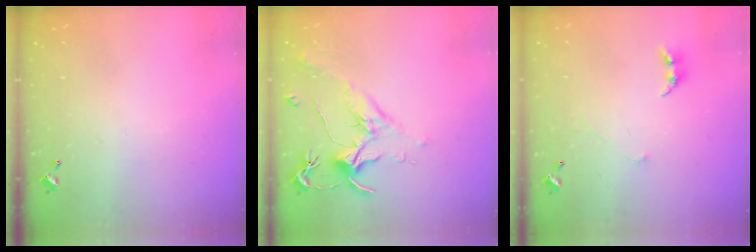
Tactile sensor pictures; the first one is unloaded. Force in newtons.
{"total": 1.8, "press": 1.7, "slide": 0.8}
{"total": 0.7, "press": 0.6, "slide": 0.5}